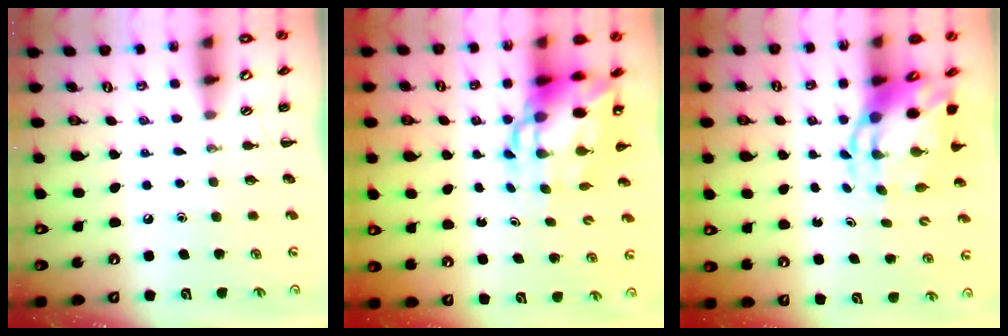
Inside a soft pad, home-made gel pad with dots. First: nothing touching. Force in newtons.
{"total": 10.2, "press": 9.8, "slide": 2.7}
{"total": 7.1, "press": 6.8, "slide": 2.1}